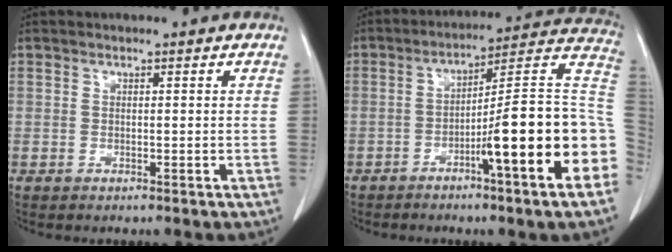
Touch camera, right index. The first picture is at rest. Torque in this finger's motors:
{"motor_torque": [2.14, 0.00, 1.05, 0.21]}